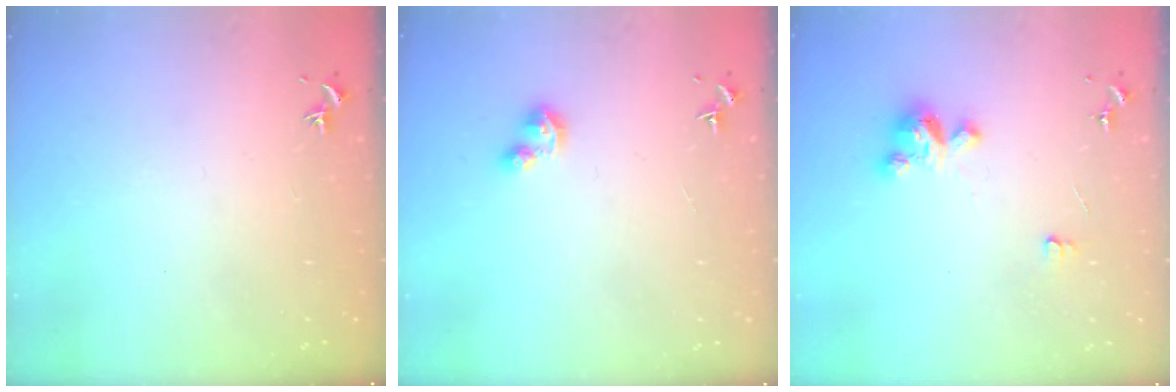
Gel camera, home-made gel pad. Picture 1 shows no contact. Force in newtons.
{"total": 3.7, "press": 3.6, "slide": 0.7}
{"total": 6.7, "press": 6.7, "slide": 0.4}